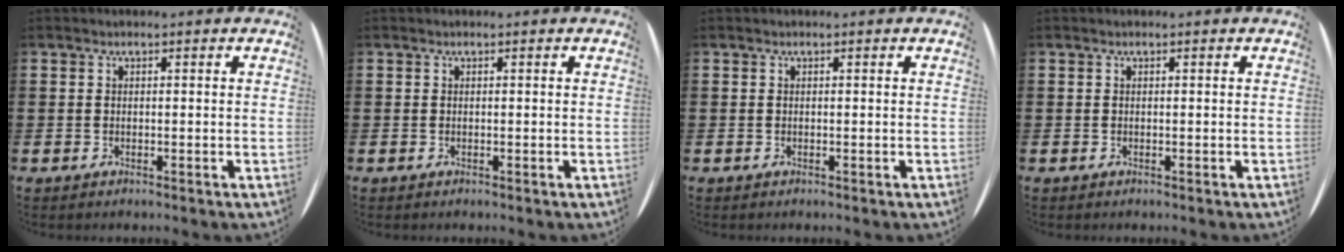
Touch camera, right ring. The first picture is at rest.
{"total": 0.0}
{"total": 0.0}
{"total": 0.0}